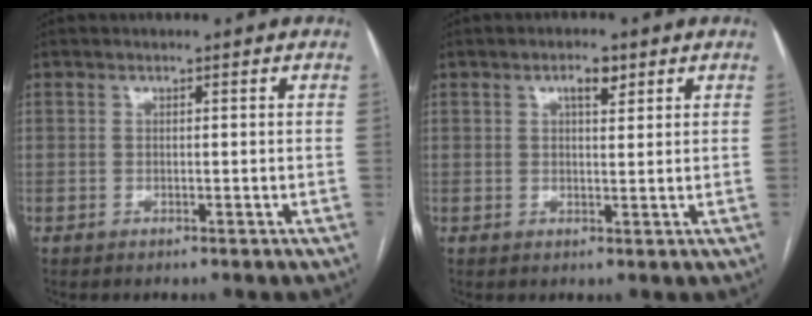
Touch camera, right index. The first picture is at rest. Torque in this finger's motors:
{"motor_torque": [0.02, 0.01, 0.03, 0.03]}